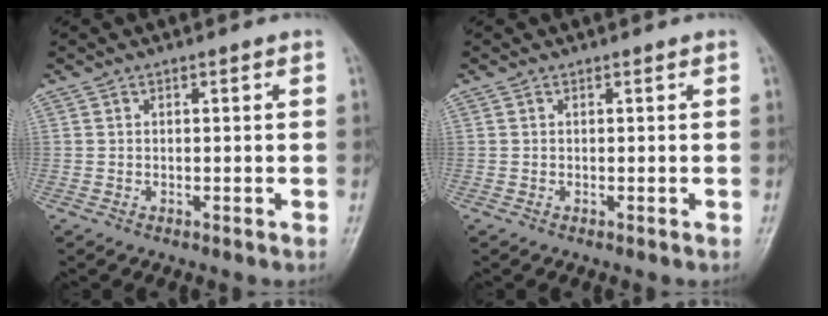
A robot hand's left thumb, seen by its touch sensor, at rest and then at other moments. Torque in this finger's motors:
{"motor_torque": [0.08, -0.01, 0.01, -0.25, 0.00]}